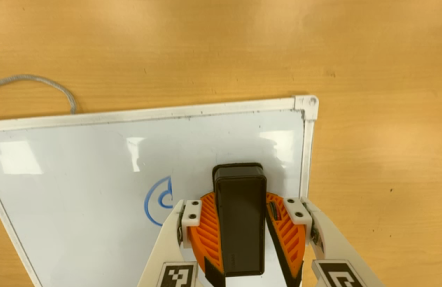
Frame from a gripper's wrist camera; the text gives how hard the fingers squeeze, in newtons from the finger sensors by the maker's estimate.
{"total": 13.4, "left": 15.2, "right": 11.6}